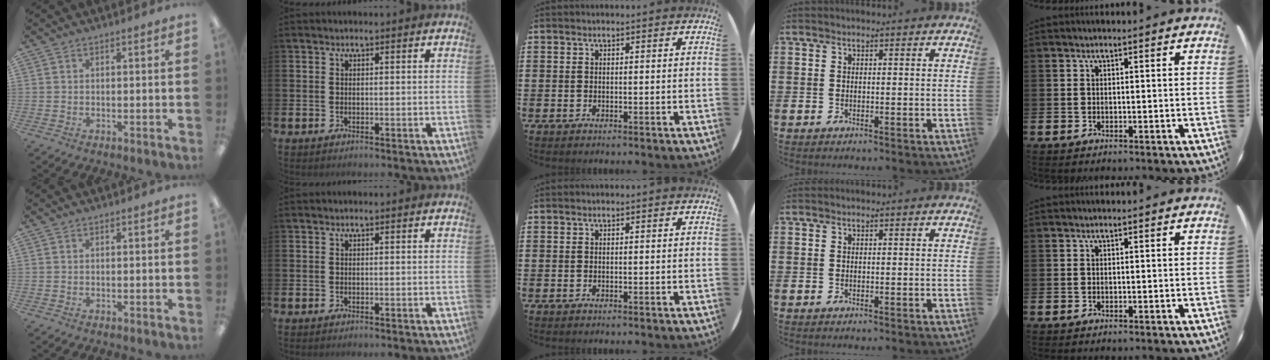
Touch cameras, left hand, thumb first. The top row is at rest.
{}